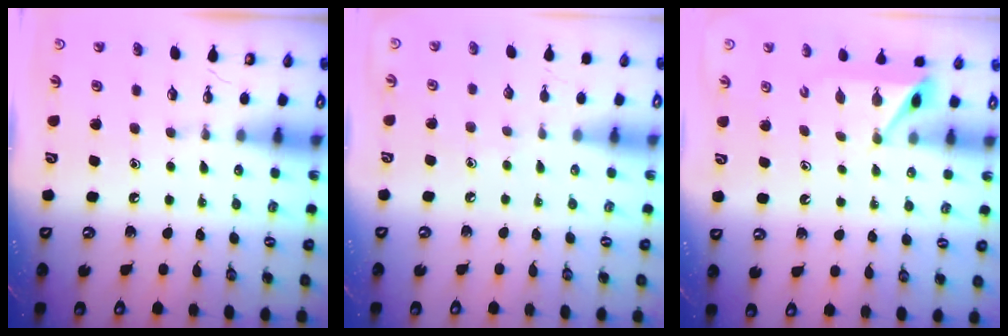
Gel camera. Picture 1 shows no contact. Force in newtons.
{"total": 3.2, "press": 3.1, "slide": 0.4}
{"total": 5.7, "press": 5.7, "slide": 0.3}